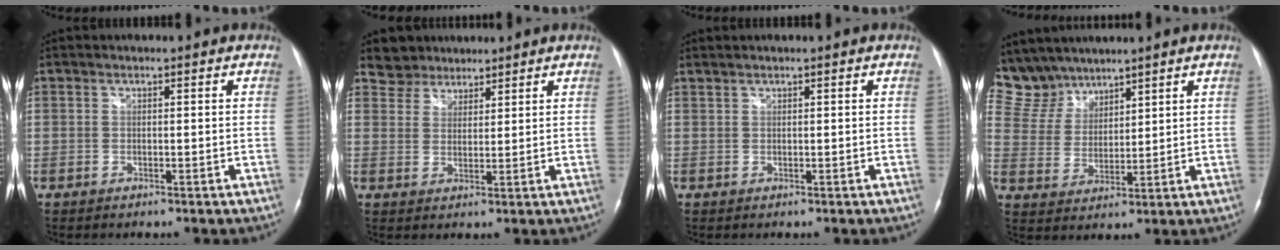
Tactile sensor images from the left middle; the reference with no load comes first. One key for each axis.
{"total": 4.4, "fx": 3.6, "fy": 2.5, "fz": -0.6, "tx": 0.014, "ty": 0.009, "tz": 0.058}
{"total": 0.6, "fx": 0.6, "fy": 0.0, "fz": 0.0, "tx": -0.005, "ty": 0.003, "tz": 0.015}
{"total": 8.6, "fx": 7.8, "fy": 3.6, "fz": -0.1, "tx": -0.006, "ty": 0.013, "tz": 0.169}